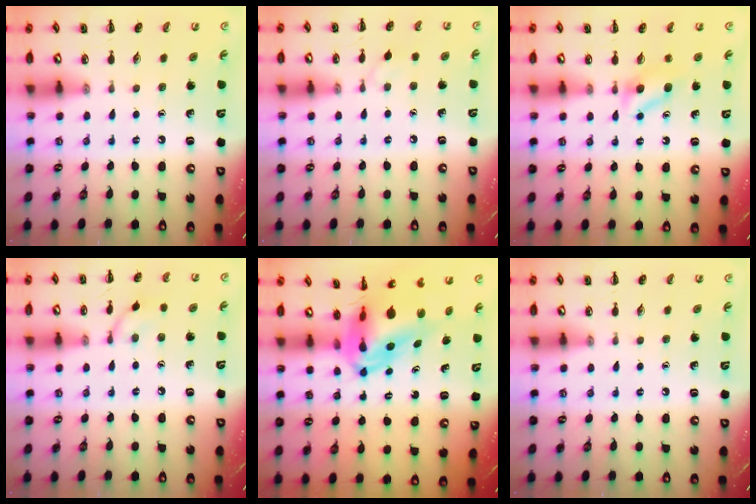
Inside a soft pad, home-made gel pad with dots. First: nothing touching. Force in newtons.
{"total": 2.9, "press": 2.6, "slide": 1.1}
{"total": 4.8, "press": 4.6, "slide": 1.4}
{"total": 5.9, "press": 5.8, "slide": 1.1}
{"total": 8.6, "press": 8.1, "slide": 2.9}
{"total": 0.0}